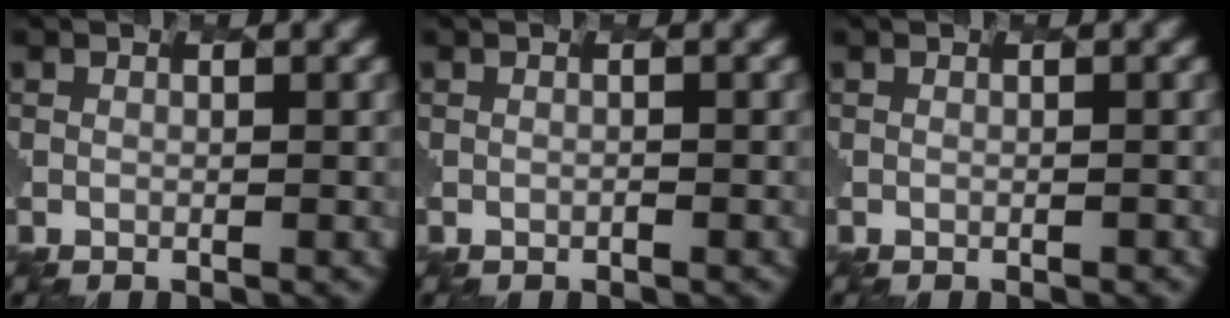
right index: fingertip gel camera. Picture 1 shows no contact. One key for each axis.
{"total": 0.9, "fx": -0.2, "fy": -0.4, "fz": -0.7, "tx": -0.007, "ty": -0.002, "tz": -0.002}
{"total": 0.0}